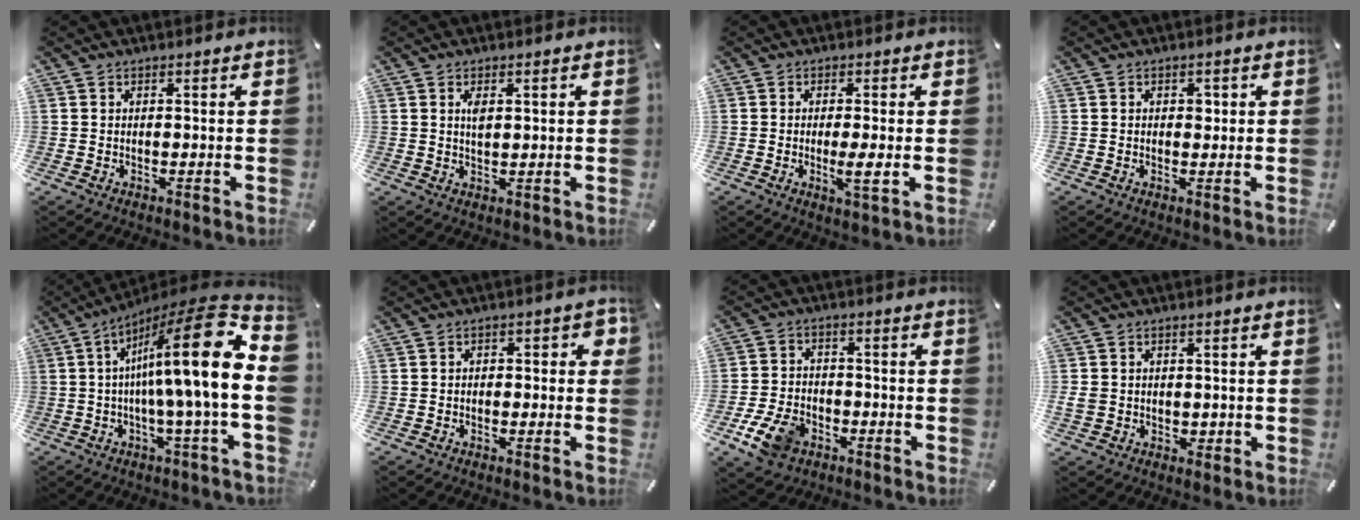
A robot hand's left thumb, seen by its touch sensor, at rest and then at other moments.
{"total": 2.6, "force": [0.8, 1.1, 2.2], "torque": [-0.038, 0.002, 0.010]}
{"total": 4.3, "force": [-0.6, 0.6, 4.2], "torque": [-0.077, -0.010, -0.012]}
{"total": 1.8, "force": [0.3, 1.3, 1.1], "torque": [0.001, -0.002, -0.003]}
{"total": 21.7, "force": [2.9, 2.8, 21.3], "torque": [-0.341, -0.053, 0.029]}
{"total": 2.8, "force": [-1.3, 1.6, 1.9], "torque": [-0.033, 0.014, -0.025]}
{"total": 9.3, "force": [-4.7, 6.3, 5.1], "torque": [-0.112, 0.022, -0.084]}
{"total": 3.4, "force": [-0.2, 3.2, 1.1], "torque": [-0.022, -0.003, -0.007]}